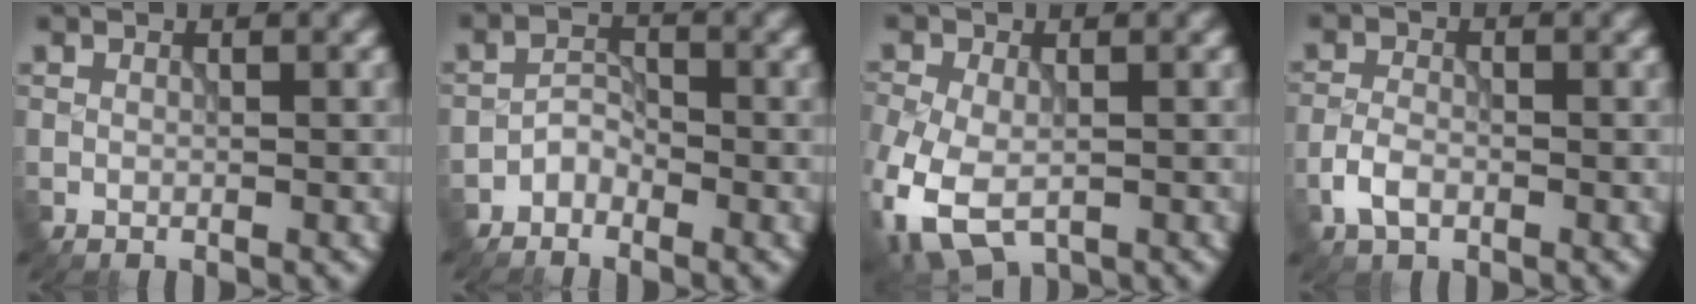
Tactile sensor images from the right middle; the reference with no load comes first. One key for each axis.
{"total": 1.8, "fx": -1.4, "fy": 1.0, "fz": 0.4, "tx": -0.004, "ty": 0.009, "tz": -0.031}
{"total": 8.7, "fx": -3.9, "fy": 5.2, "fz": 5.8, "tx": -0.151, "ty": -0.040, "tz": -0.069}
{"total": 2.5, "fx": -1.3, "fy": 1.5, "fz": 1.5, "tx": -0.031, "ty": -0.002, "tz": -0.031}